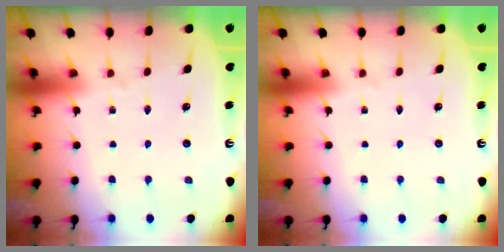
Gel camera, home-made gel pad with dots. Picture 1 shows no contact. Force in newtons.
{"total": 0.0}